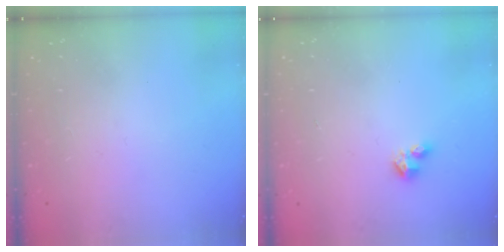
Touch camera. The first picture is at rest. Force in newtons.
{"total": 3.5, "press": 3.5, "slide": 0.4}